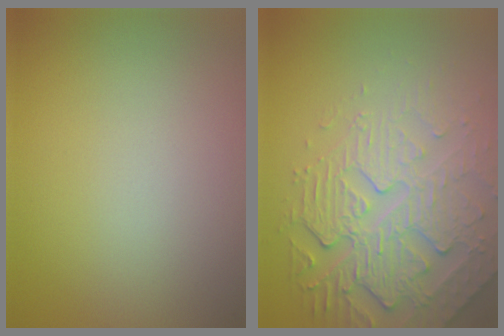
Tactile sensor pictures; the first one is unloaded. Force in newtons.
{"total": 5.2, "press": 4.7, "slide": 2.2}